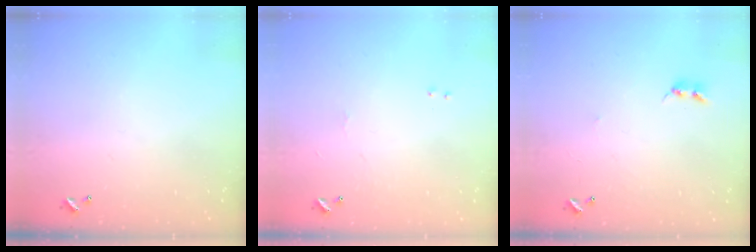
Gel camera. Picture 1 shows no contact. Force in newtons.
{"total": 1.8, "press": 1.8, "slide": 0.6}
{"total": 2.2, "press": 2.2, "slide": 0.4}